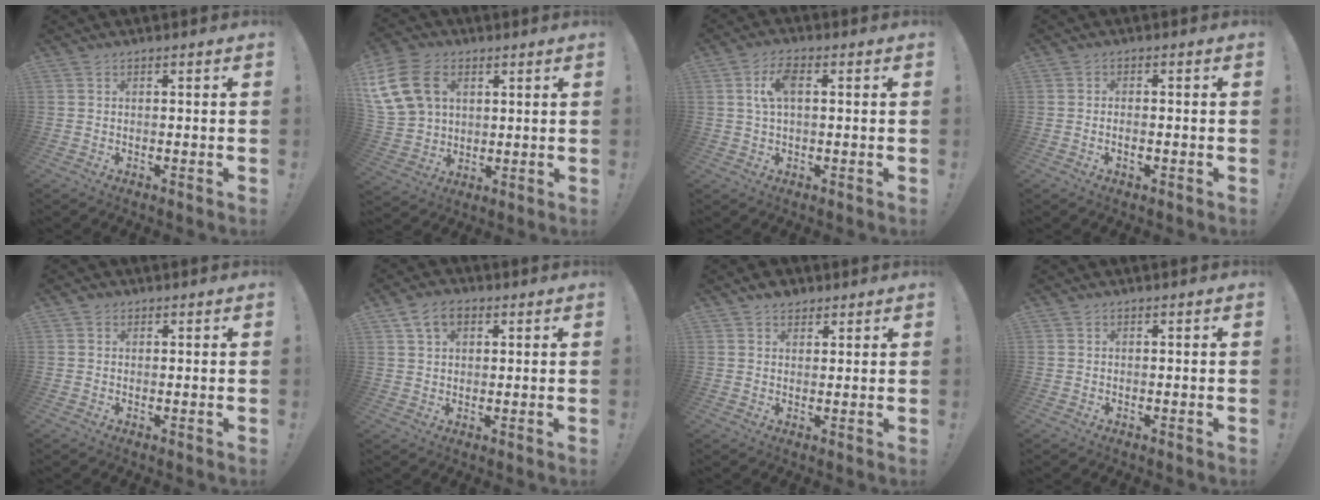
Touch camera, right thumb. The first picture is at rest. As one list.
[{"total": 17.2, "force": [5.9, 12.7, 9.9], "torque": [-0.189, -0.017, 0.115]}, {"total": 6.4, "force": [1.3, 3.3, 5.3], "torque": [-0.101, 0.010, 0.021]}, {"total": 1.6, "force": [-0.9, 0.5, 1.2], "torque": [-0.026, 0.002, -0.014]}, {"total": 1.4, "force": [0.9, 1.1, 0.2], "torque": [-0.003, 0.003, 0.016]}, {"total": 6.8, "force": [3.0, 4.4, 4.2], "torque": [-0.063, 0.000, 0.058]}, {"total": 4.0, "force": [3.0, 2.5, 0.8], "torque": [-0.008, -0.012, 0.055]}, {"total": 0.0}]